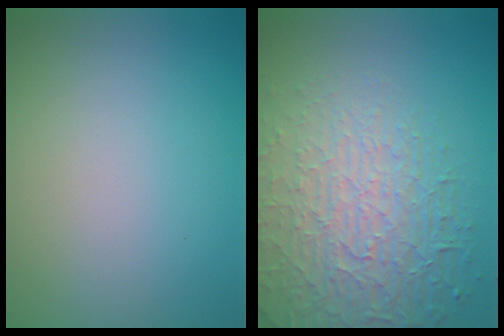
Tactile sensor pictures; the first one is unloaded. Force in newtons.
{"total": 8.1, "press": 5.6, "slide": 5.8}